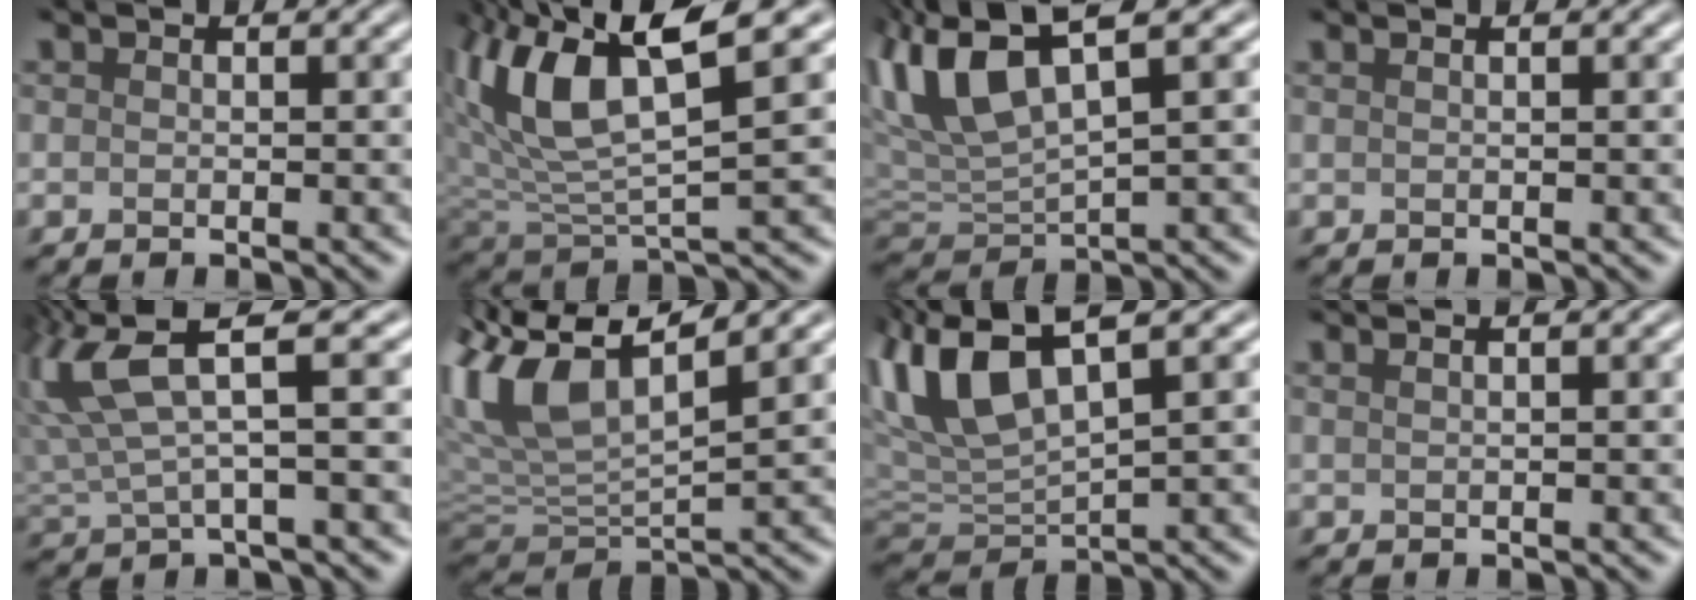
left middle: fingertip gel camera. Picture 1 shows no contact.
{"total": 8.0, "force": [2.9, 2.3, 7.1], "torque": [-0.165, -0.001, 0.080]}
{"total": 5.8, "force": [1.9, 1.9, 5.2], "torque": [-0.129, 0.005, 0.060]}
{"total": 1.9, "force": [1.1, 1.0, 1.1], "torque": [-0.008, 0.020, 0.009]}
{"total": 5.6, "force": [2.3, 0.8, 5.1], "torque": [-0.145, 0.004, 0.070]}
{"total": 8.4, "force": [3.3, 3.0, 7.2], "torque": [-0.181, 0.011, 0.087]}
{"total": 6.4, "force": [1.8, 2.5, 5.6], "torque": [-0.141, 0.007, 0.055]}
{"total": 3.1, "force": [2.1, 1.5, 1.9], "torque": [-0.013, 0.036, 0.018]}